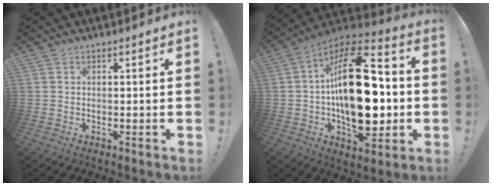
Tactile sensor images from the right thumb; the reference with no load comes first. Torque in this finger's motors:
{"motor_torque": [0.96, 2.03, 1.67, -1.10, 0.28]}